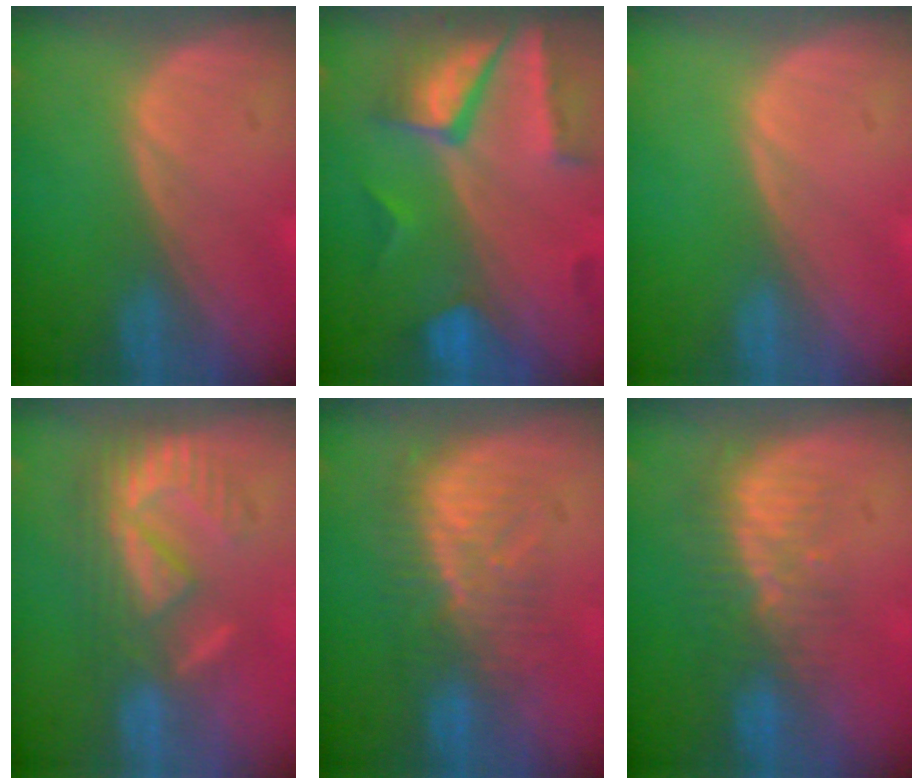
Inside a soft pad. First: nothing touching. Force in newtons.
{"total": 9.6, "press": 8.3, "slide": 4.9}
{"total": 0.0}
{"total": 9.4, "press": 8.2, "slide": 4.7}
{"total": 8.0, "press": 7.8, "slide": 1.6}
{"total": 8.1, "press": 7.0, "slide": 4.0}